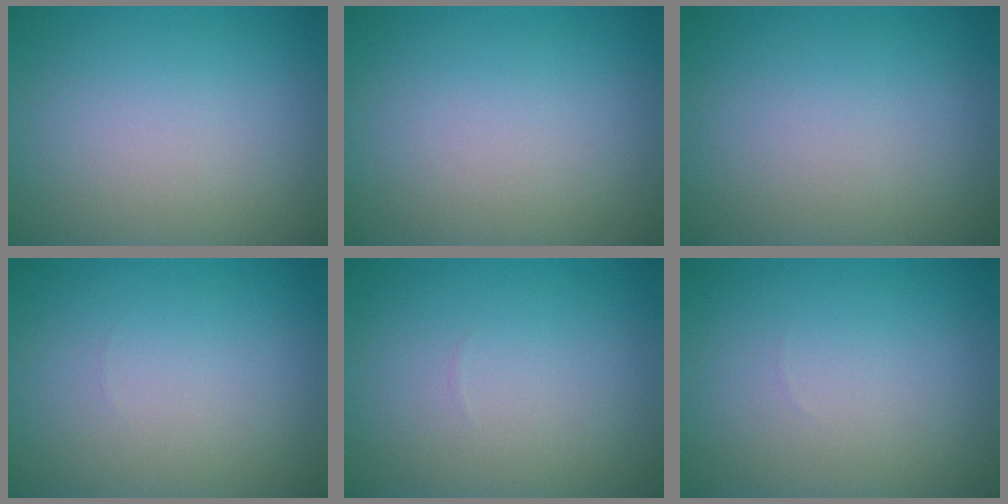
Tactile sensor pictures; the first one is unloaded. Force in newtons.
{"total": 0.0}
{"total": 0.0}
{"total": 0.0}
{"total": 0.0}
{"total": 0.0}